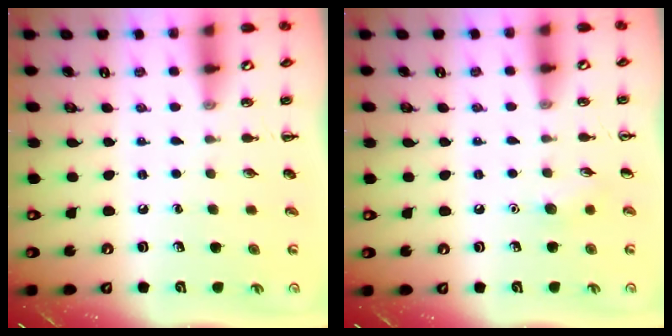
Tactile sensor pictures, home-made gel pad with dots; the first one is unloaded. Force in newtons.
{"total": 5.4, "press": 5.1, "slide": 1.7}